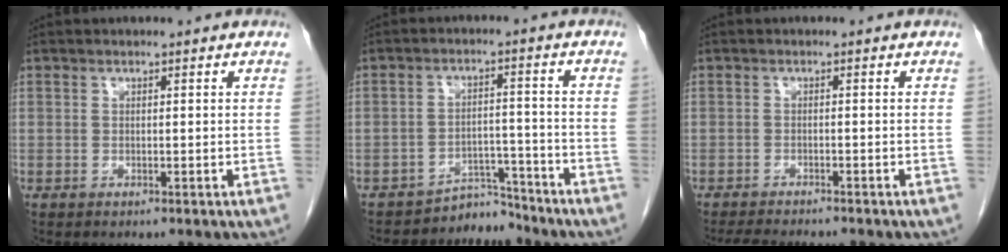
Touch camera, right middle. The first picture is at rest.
{"total": 4.7, "force": [-4.5, 0.8, -1.1], "torque": [0.025, 0.020, -0.068]}
{"total": 5.9, "force": [-5.5, 0.5, 2.2], "torque": [-0.033, -0.014, -0.085]}